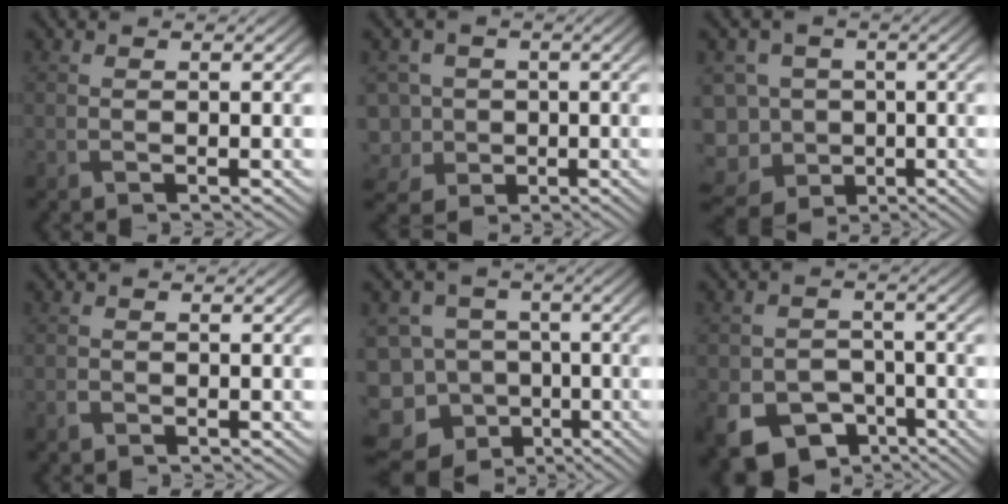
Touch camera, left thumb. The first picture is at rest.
{"total": 7.3, "force": [-2.3, 6.4, 2.7], "torque": [-0.087, -0.008, -0.064]}
{"total": 12.6, "force": [-5.1, 10.5, 4.6], "torque": [-0.143, -0.011, -0.106]}
{"total": 0.7, "force": [-0.4, 0.5, 0.2], "torque": [-0.004, -0.002, -0.010]}
{"total": 14.5, "force": [-8.6, 10.8, 4.5], "torque": [-0.133, -0.022, -0.138]}
{"total": 10.4, "force": [-5.9, 7.5, 4.2], "torque": [-0.091, -0.038, -0.097]}